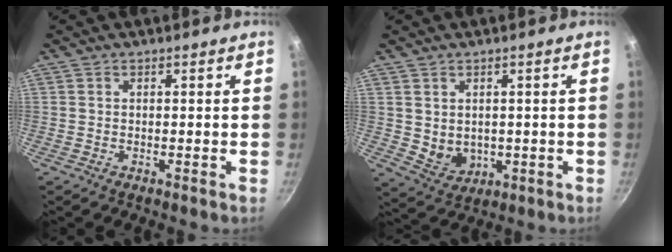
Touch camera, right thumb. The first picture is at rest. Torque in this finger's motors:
{"motor_torque": [0.31, 0.27, -0.15, 0.02, 0.12]}